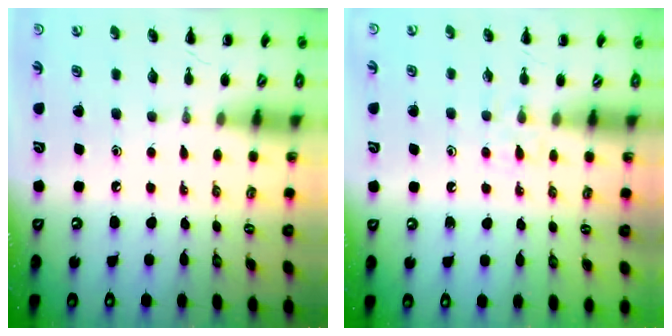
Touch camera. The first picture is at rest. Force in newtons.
{"total": 2.2, "press": 2.0, "slide": 1.0}